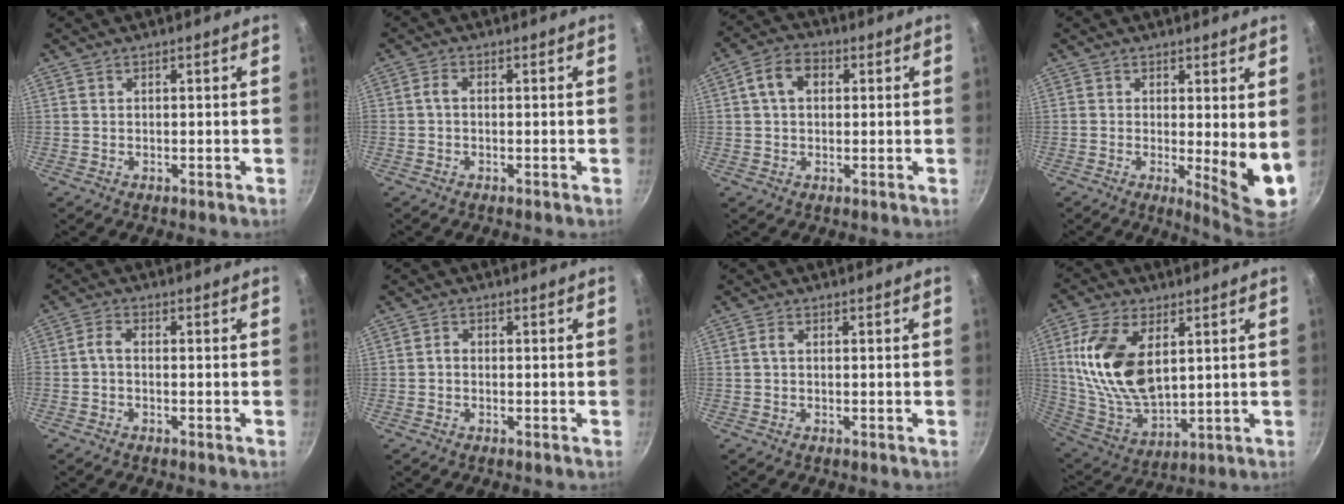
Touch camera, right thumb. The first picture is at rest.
{"total": 2.0, "force": [-0.2, 0.7, 1.8], "torque": [-0.051, 0.009, -0.009]}
{"total": 6.5, "force": [1.5, 4.7, 4.3], "torque": [-0.061, 0.015, 0.015]}
{"total": 7.4, "force": [0.4, 2.1, 7.1], "torque": [-0.095, -0.028, 0.004]}
{"total": 2.7, "force": [-0.9, 1.0, 2.3], "torque": [-0.061, 0.014, -0.027]}
{"total": 1.2, "force": [-0.4, 1.0, 0.7], "torque": [-0.013, 0.007, -0.010]}
{"total": 1.4, "force": [0.0, 0.4, 1.4], "torque": [-0.036, 0.005, -0.003]}
{"total": 17.8, "force": [4.5, 10.0, 14.0], "torque": [-0.261, -0.022, 0.098]}